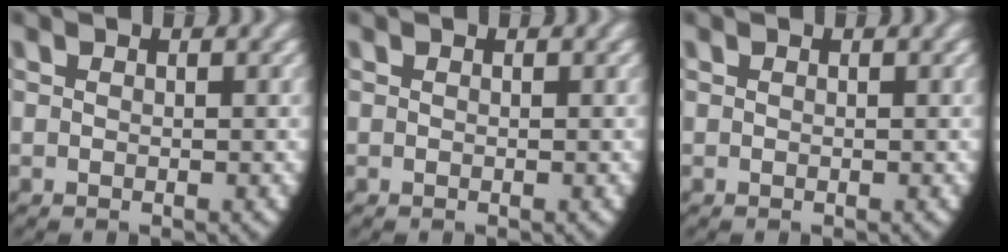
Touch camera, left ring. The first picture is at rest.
{"total": 0.0}
{"total": 0.0}